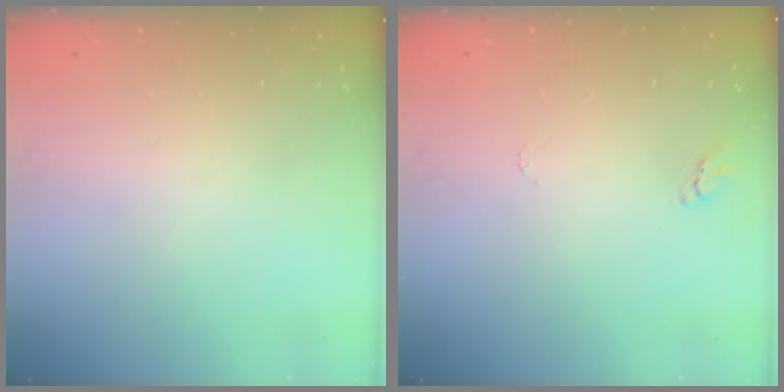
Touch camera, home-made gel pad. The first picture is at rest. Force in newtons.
{"total": 2.9, "press": 2.9, "slide": 0.2}